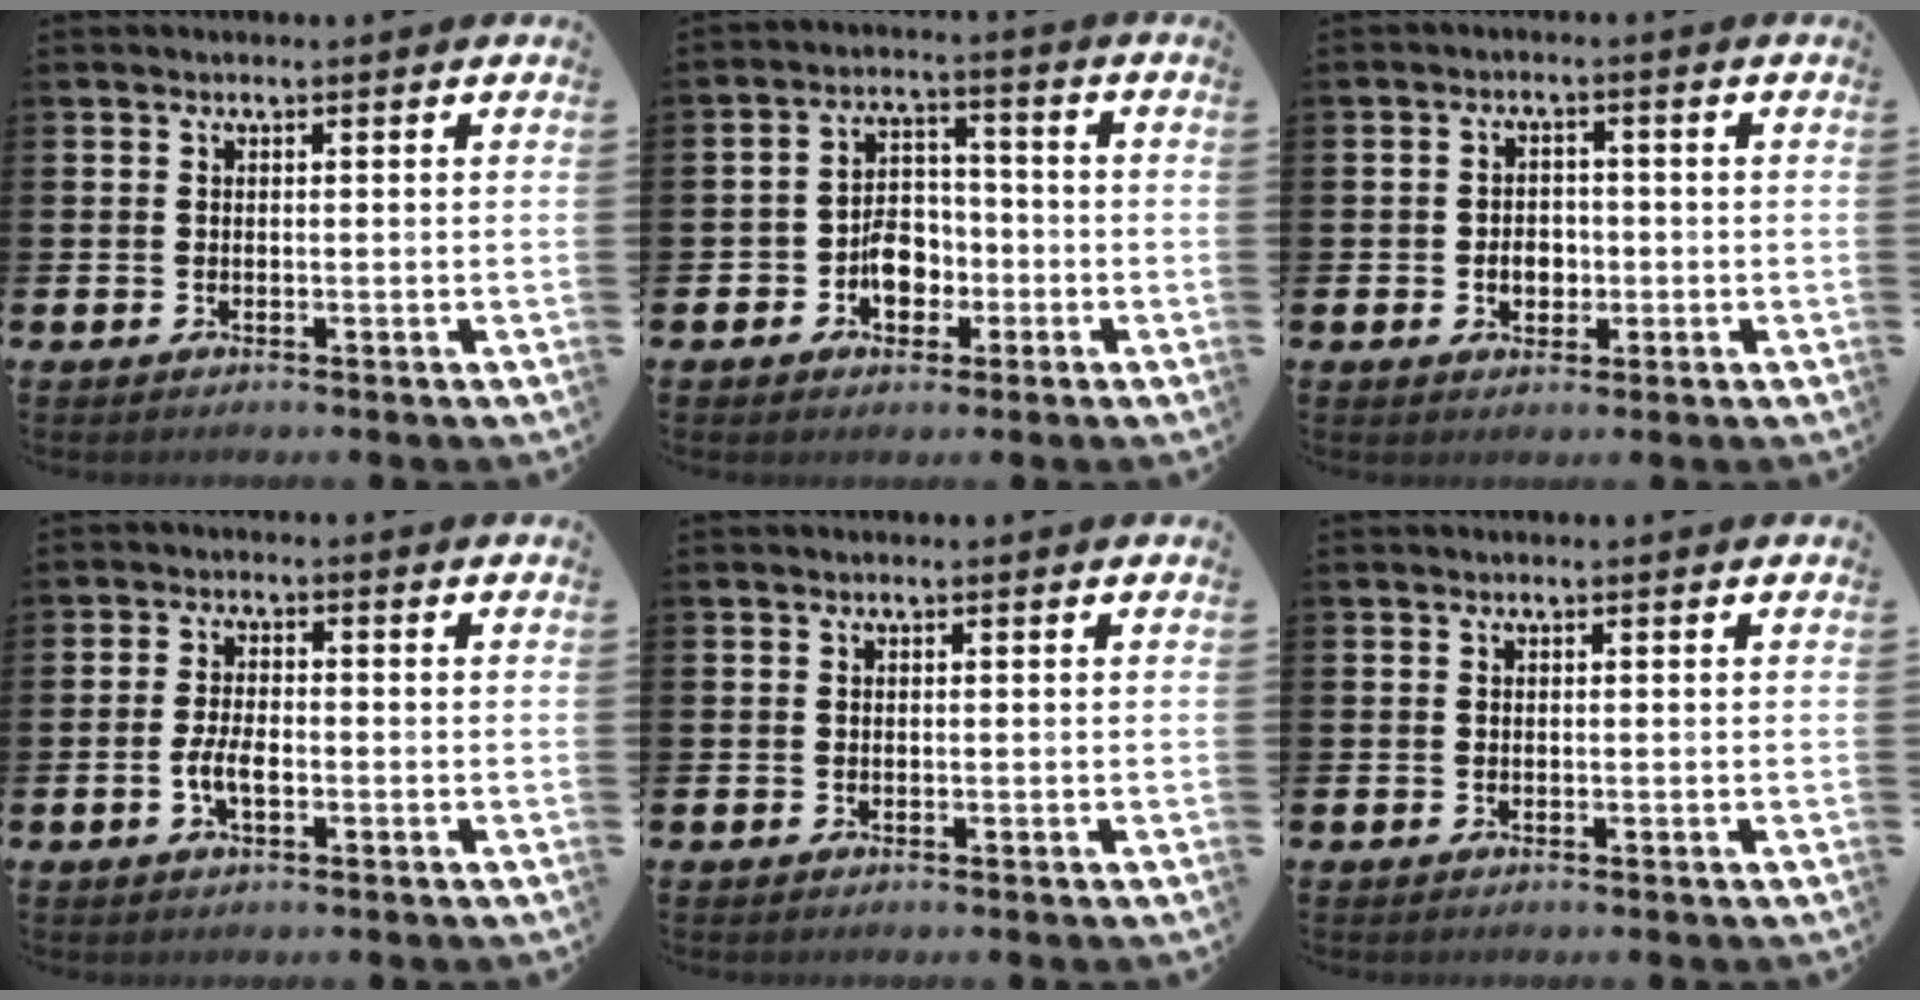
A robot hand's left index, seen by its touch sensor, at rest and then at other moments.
{"total": 5.5, "force": [-2.0, 4.1, 3.0], "torque": [-0.045, 0.009, -0.042]}
{"total": 3.1, "force": [-0.7, 2.4, 1.9], "torque": [-0.018, -0.004, -0.020]}
{"total": 3.4, "force": [-0.9, 1.5, 2.9], "torque": [-0.054, -0.001, -0.019]}
{"total": 0.0}
{"total": 0.0}